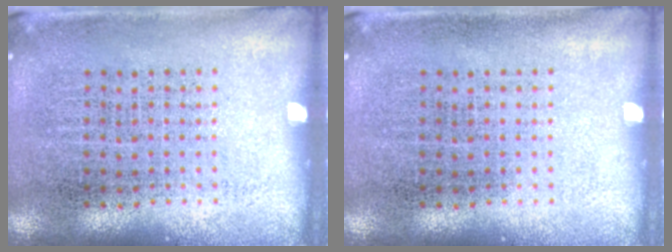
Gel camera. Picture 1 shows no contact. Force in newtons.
{"total": 0.0}